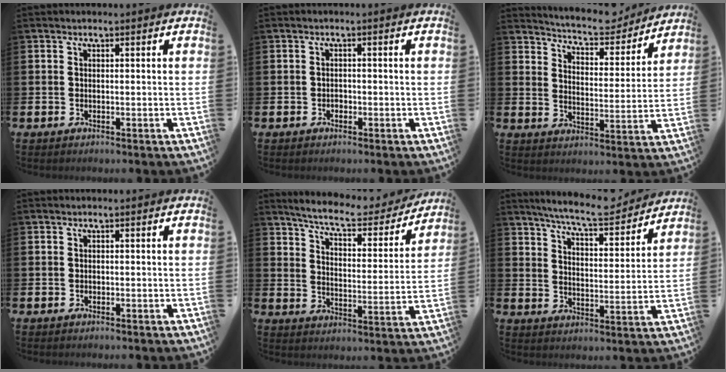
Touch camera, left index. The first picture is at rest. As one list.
[{"total": 0.8, "force": [-0.4, 0.7, 0.2], "torque": [-0.005, 0.003, -0.009]}, {"total": 6.7, "force": [6.4, 1.2, 1.3], "torque": [-0.043, -0.046, 0.109]}, {"total": 0.0}, {"total": 7.9, "force": [7.3, 1.3, 2.9], "torque": [-0.083, -0.048, 0.123]}, {"total": 8.1, "force": [7.6, 0.7, 2.8], "torque": [-0.076, -0.042, 0.134]}]